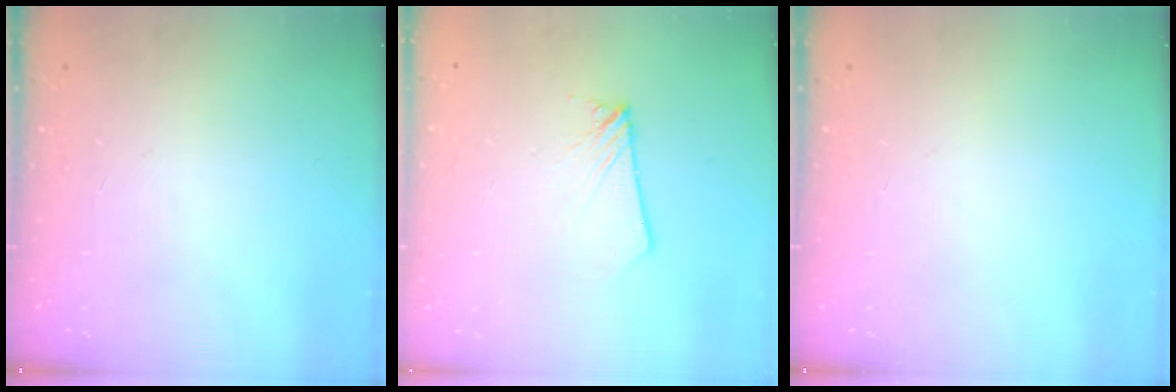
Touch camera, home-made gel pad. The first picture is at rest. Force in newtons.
{"total": 1.8, "press": 1.8, "slide": 0.1}
{"total": 0.0}